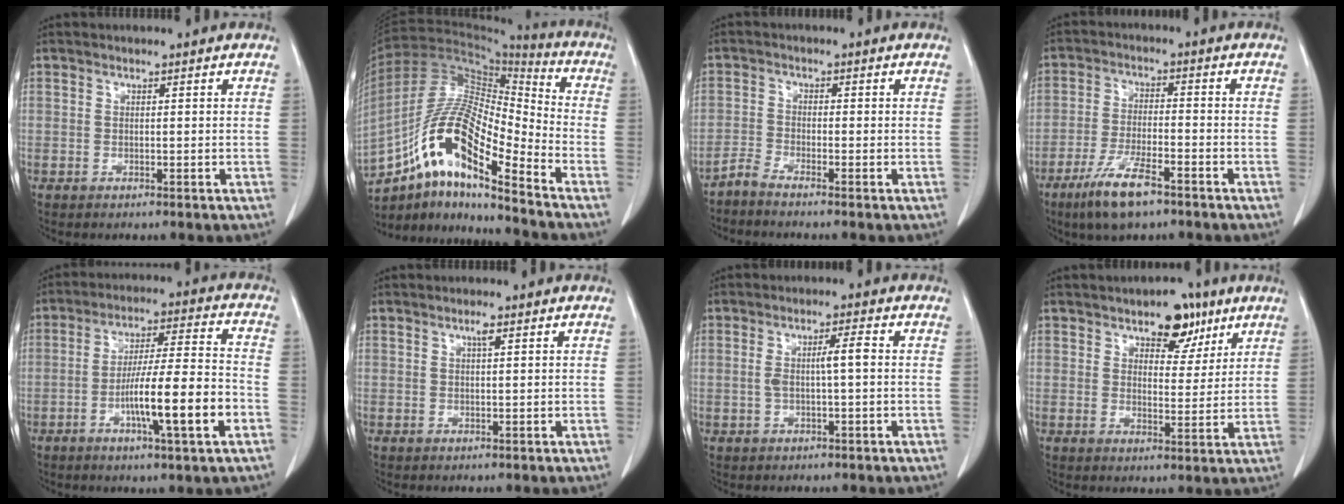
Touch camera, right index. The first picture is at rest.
{"total": 17.6, "force": [-10.4, 3.7, 13.7], "torque": [-0.268, 0.024, -0.182]}
{"total": 2.4, "force": [-2.1, 0.1, 1.1], "torque": [-0.029, 0.004, -0.045]}
{"total": 9.4, "force": [-6.1, 2.2, 6.8], "torque": [-0.136, -0.015, -0.107]}
{"total": 13.8, "force": [-4.7, 0.8, 13.0], "torque": [-0.219, 0.002, -0.076]}
{"total": 1.5, "force": [0.7, 0.4, 1.3], "torque": [-0.025, 0.003, 0.013]}
{"total": 4.2, "force": [0.1, 0.7, 4.1], "torque": [-0.079, 0.012, 0.005]}
{"total": 7.9, "force": [4.9, 4.1, 4.6], "torque": [-0.063, 0.008, 0.075]}